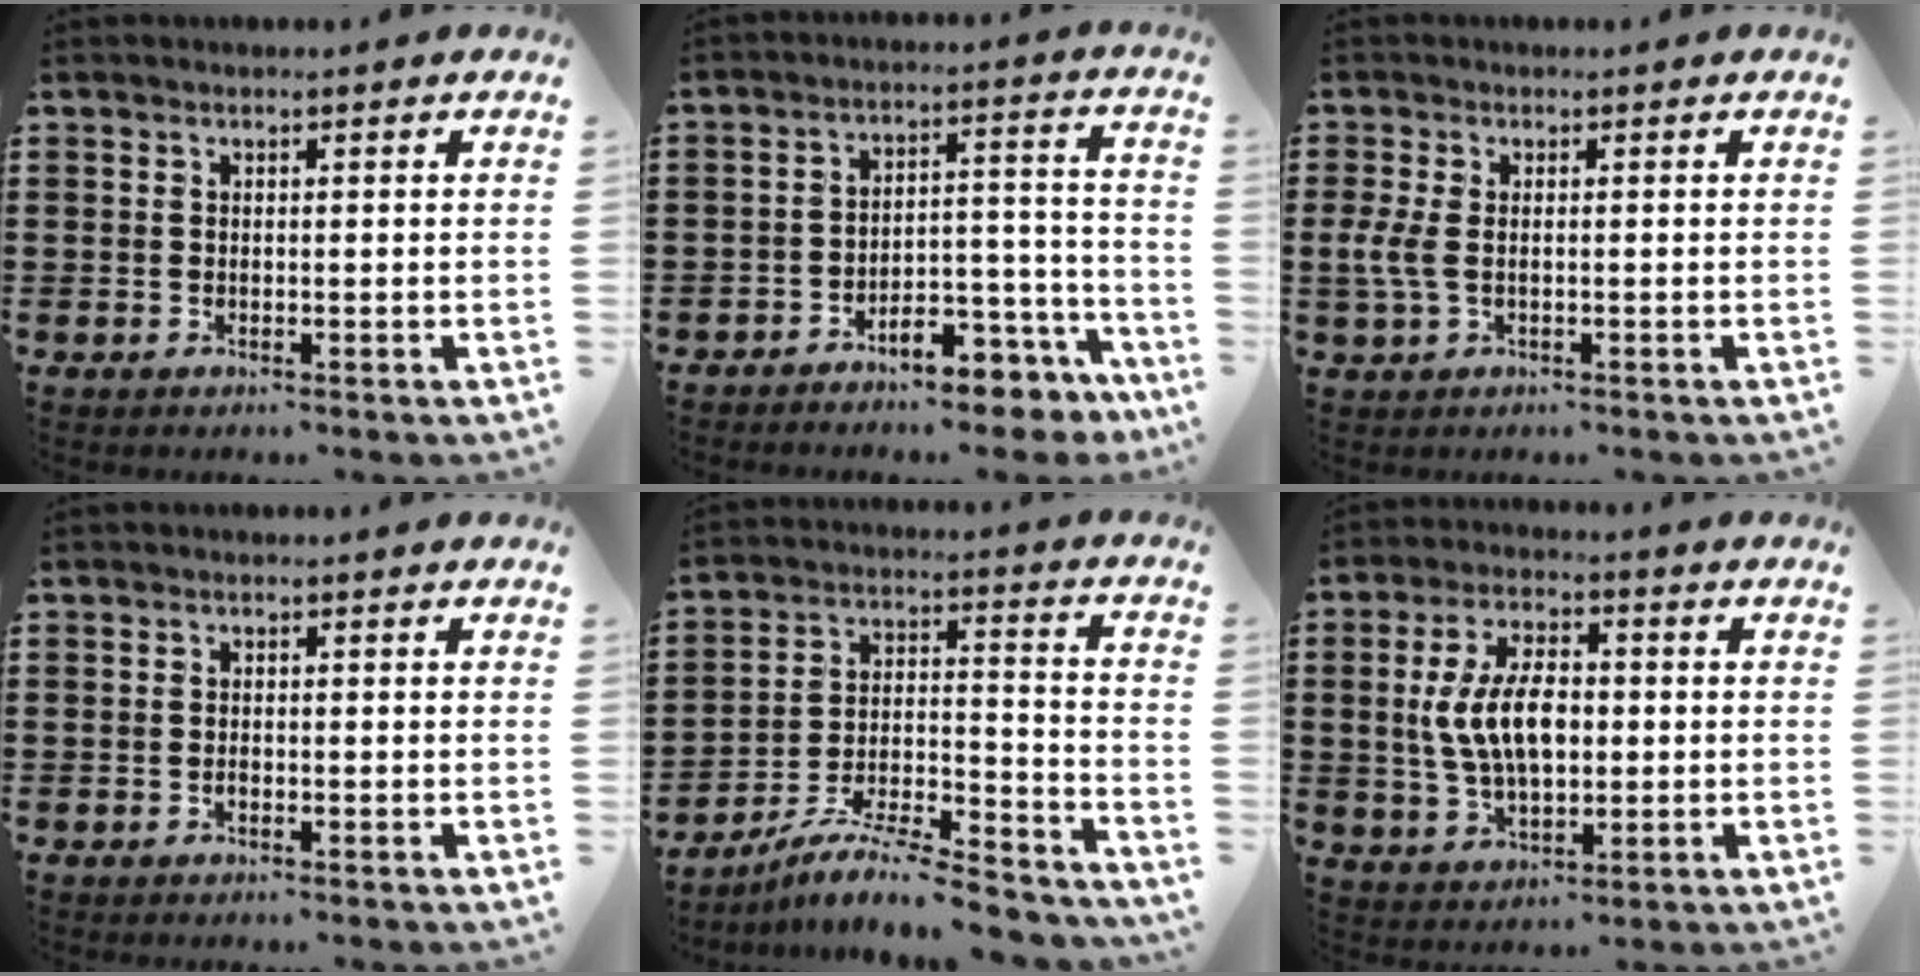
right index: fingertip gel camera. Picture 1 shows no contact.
{"total": 7.0, "force": [-6.5, 1.8, 2.1], "torque": [-0.028, 0.018, -0.123]}
{"total": 3.2, "force": [-0.5, 1.5, 2.8], "torque": [-0.075, -0.007, -0.015]}
{"total": 0.7, "force": [-0.5, 0.3, 0.3], "torque": [-0.008, -0.002, -0.008]}
{"total": 8.8, "force": [-8.0, 0.7, 3.7], "torque": [-0.064, 0.006, -0.158]}
{"total": 9.3, "force": [0.1, 4.9, 7.9], "torque": [-0.176, 0.006, -0.004]}